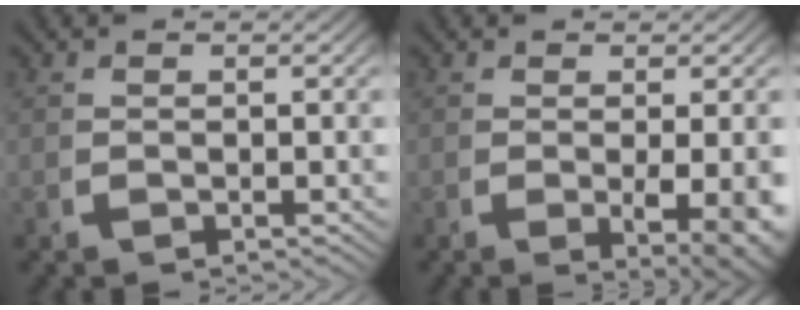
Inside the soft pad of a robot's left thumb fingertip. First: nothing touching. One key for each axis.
{"total": 5.3, "fx": -0.9, "fy": 1.8, "fz": 5.0, "tx": -0.077, "ty": -0.023, "tz": -0.003}